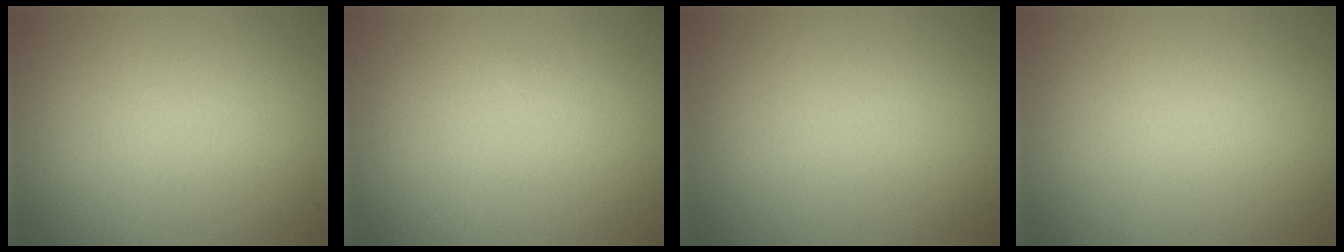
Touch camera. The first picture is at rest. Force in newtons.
{"total": 0.0}
{"total": 0.0}
{"total": 0.0}